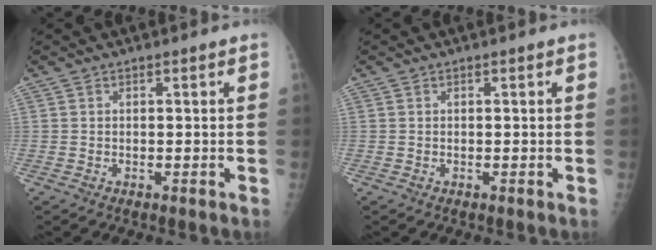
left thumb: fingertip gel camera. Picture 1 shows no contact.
{"total": 0.0}